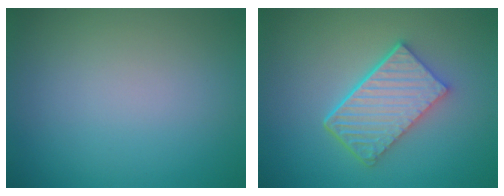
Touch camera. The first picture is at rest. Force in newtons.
{"total": 5.7, "press": 4.2, "slide": 3.9}